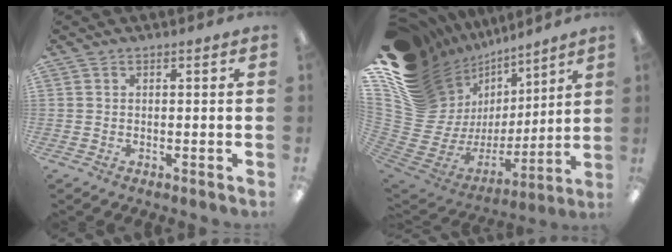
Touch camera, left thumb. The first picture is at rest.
{"total": 20.1, "force": [10.1, 15.5, 7.9], "torque": [-0.140, -0.098, 0.239]}